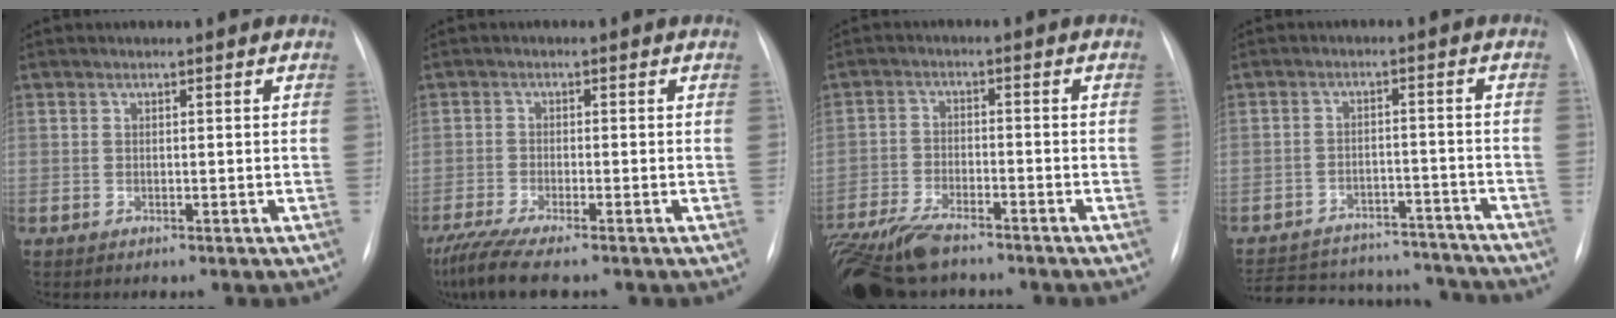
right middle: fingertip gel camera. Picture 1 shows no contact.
{"total": 6.9, "force": [-5.5, 0.3, 4.2], "torque": [-0.081, -0.021, -0.096]}
{"total": 12.9, "force": [-10.5, 3.5, 6.7], "torque": [-0.134, -0.026, -0.178]}
{"total": 20.0, "force": [-18.4, 5.6, 5.3], "torque": [-0.120, 0.007, -0.247]}